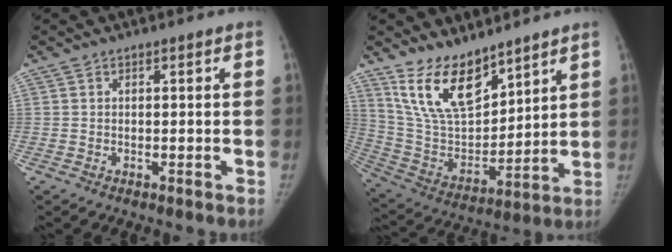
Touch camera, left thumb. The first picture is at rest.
{"total": 15.6, "force": [11.1, 7.0, 8.5], "torque": [-0.119, -0.067, 0.229]}